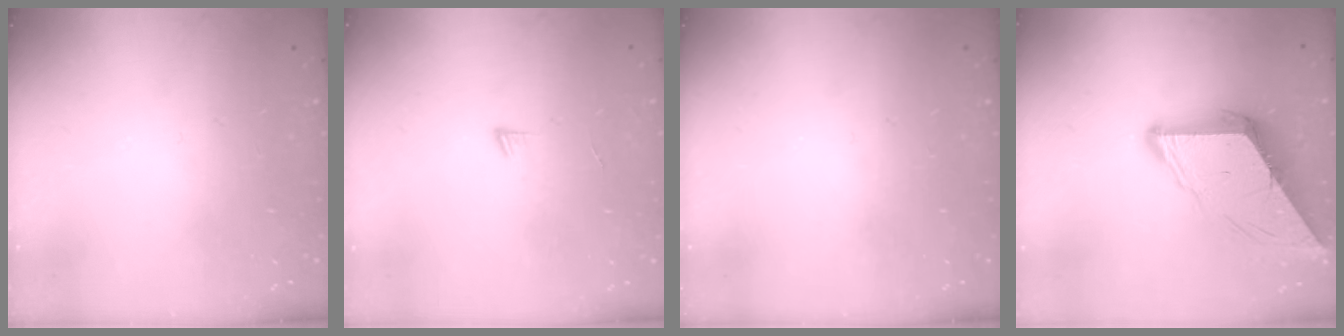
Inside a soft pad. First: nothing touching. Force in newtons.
{"total": 4.3, "press": 4.2, "slide": 0.4}
{"total": 0.0}
{"total": 10.3, "press": 10.3, "slide": 1.1}